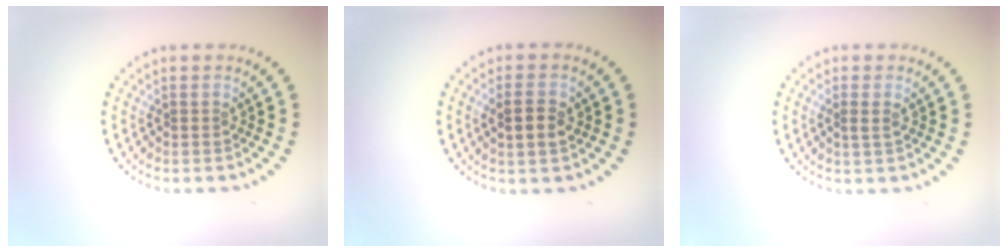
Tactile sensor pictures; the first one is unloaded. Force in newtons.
{"total": 2.7, "press": 2.6, "slide": 0.5}
{"total": 0.6, "press": 0.5, "slide": 0.2}